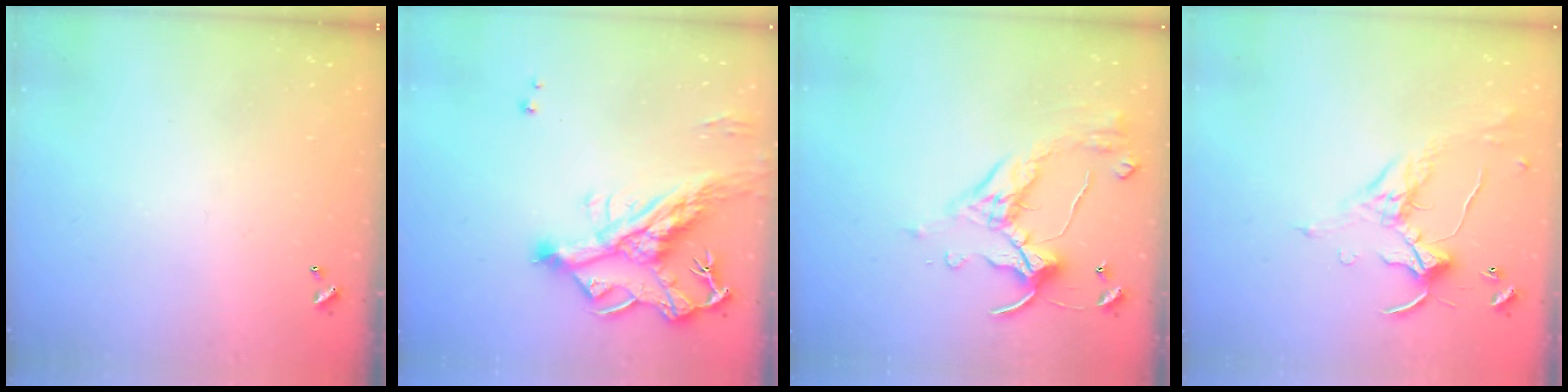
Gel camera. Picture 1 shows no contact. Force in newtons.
{"total": 13.8, "press": 13.6, "slide": 2.1}
{"total": 6.1, "press": 6.0, "slide": 1.2}
{"total": 1.7, "press": 1.4, "slide": 0.8}